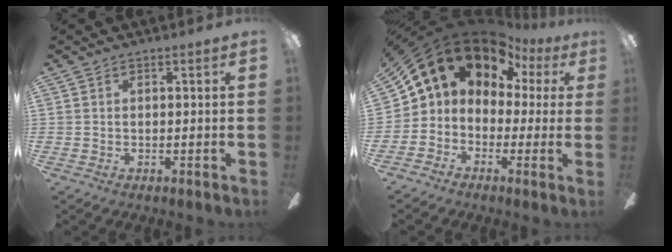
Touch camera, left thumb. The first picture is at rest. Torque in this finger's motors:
{"motor_torque": [0.06, 2.13, 1.52, -1.24, 0.31]}